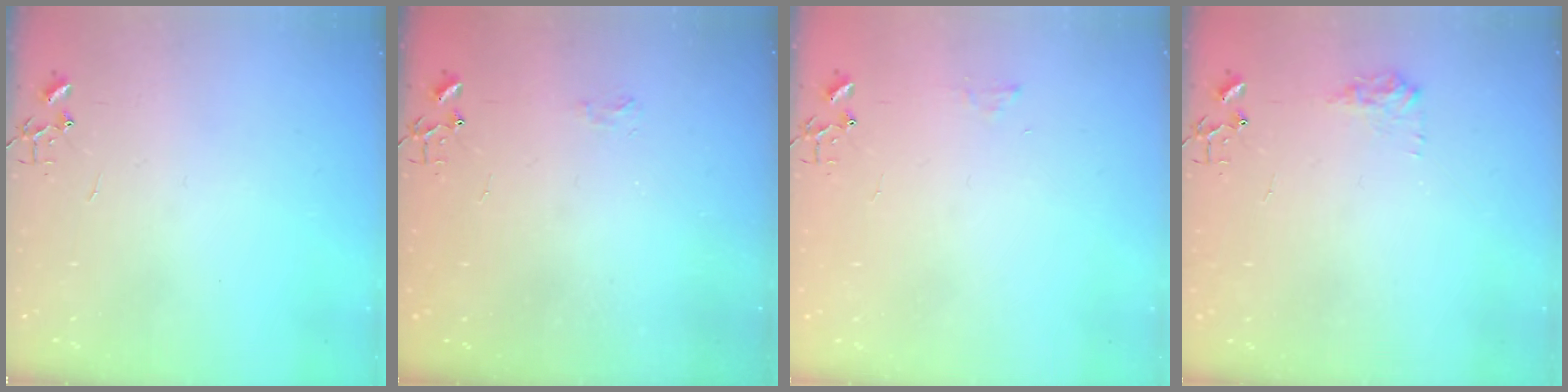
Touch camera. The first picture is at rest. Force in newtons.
{"total": 5.2, "press": 5.1, "slide": 0.7}
{"total": 5.1, "press": 5.0, "slide": 0.6}
{"total": 7.8, "press": 7.8, "slide": 0.4}